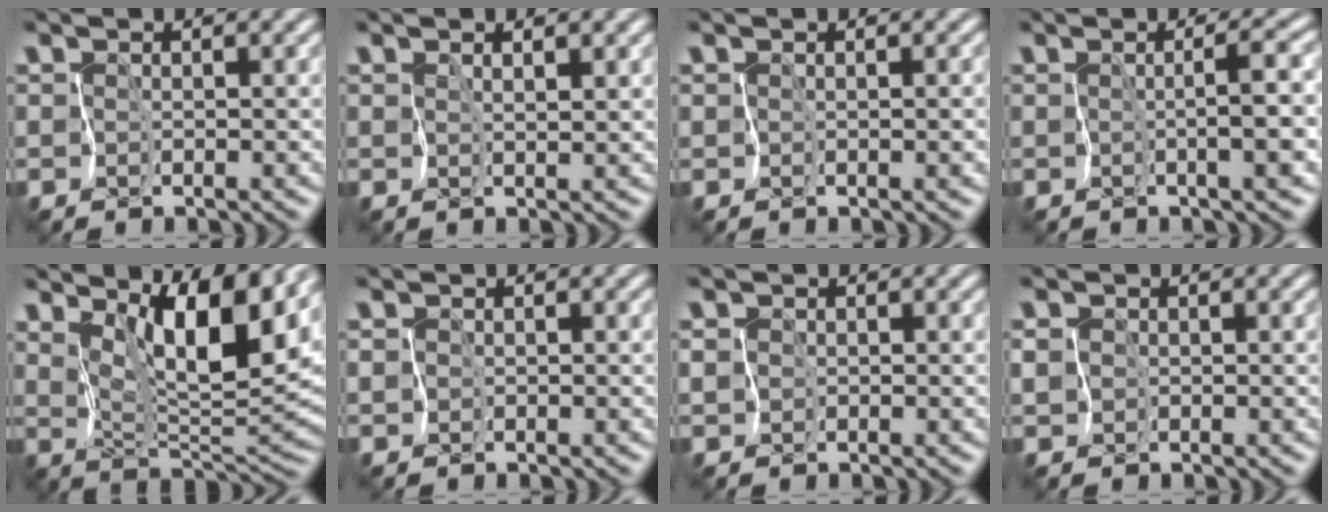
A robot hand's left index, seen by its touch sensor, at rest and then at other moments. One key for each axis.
{"total": 1.2, "fx": 0.8, "fy": 0.1, "fz": 0.9, "tx": -0.015, "ty": -0.006, "tz": 0.020}
{"total": 1.4, "fx": -0.5, "fy": 0.5, "fz": 1.1, "tx": -0.007, "ty": -0.004, "tz": -0.002}
{"total": 3.4, "fx": -0.4, "fy": 0.0, "fz": 3.4, "tx": -0.045, "ty": 0.000, "tz": -0.006}
{"total": 8.4, "fx": 4.3, "fy": 2.2, "fz": 6.9, "tx": -0.113, "ty": -0.012, "tz": 0.073}
{"total": 0.5, "fx": -0.3, "fy": 0.3, "fz": -0.3, "tx": 0.007, "ty": -0.003, "tz": -0.004}
{"total": 0.9, "fx": -0.3, "fy": 0.9, "fz": -0.1, "tx": 0.005, "ty": -0.002, "tz": -0.003}
{"total": 1.7, "fx": -0.2, "fy": 1.6, "fz": 0.3, "tx": -0.006, "ty": 0.000, "tz": -0.001}